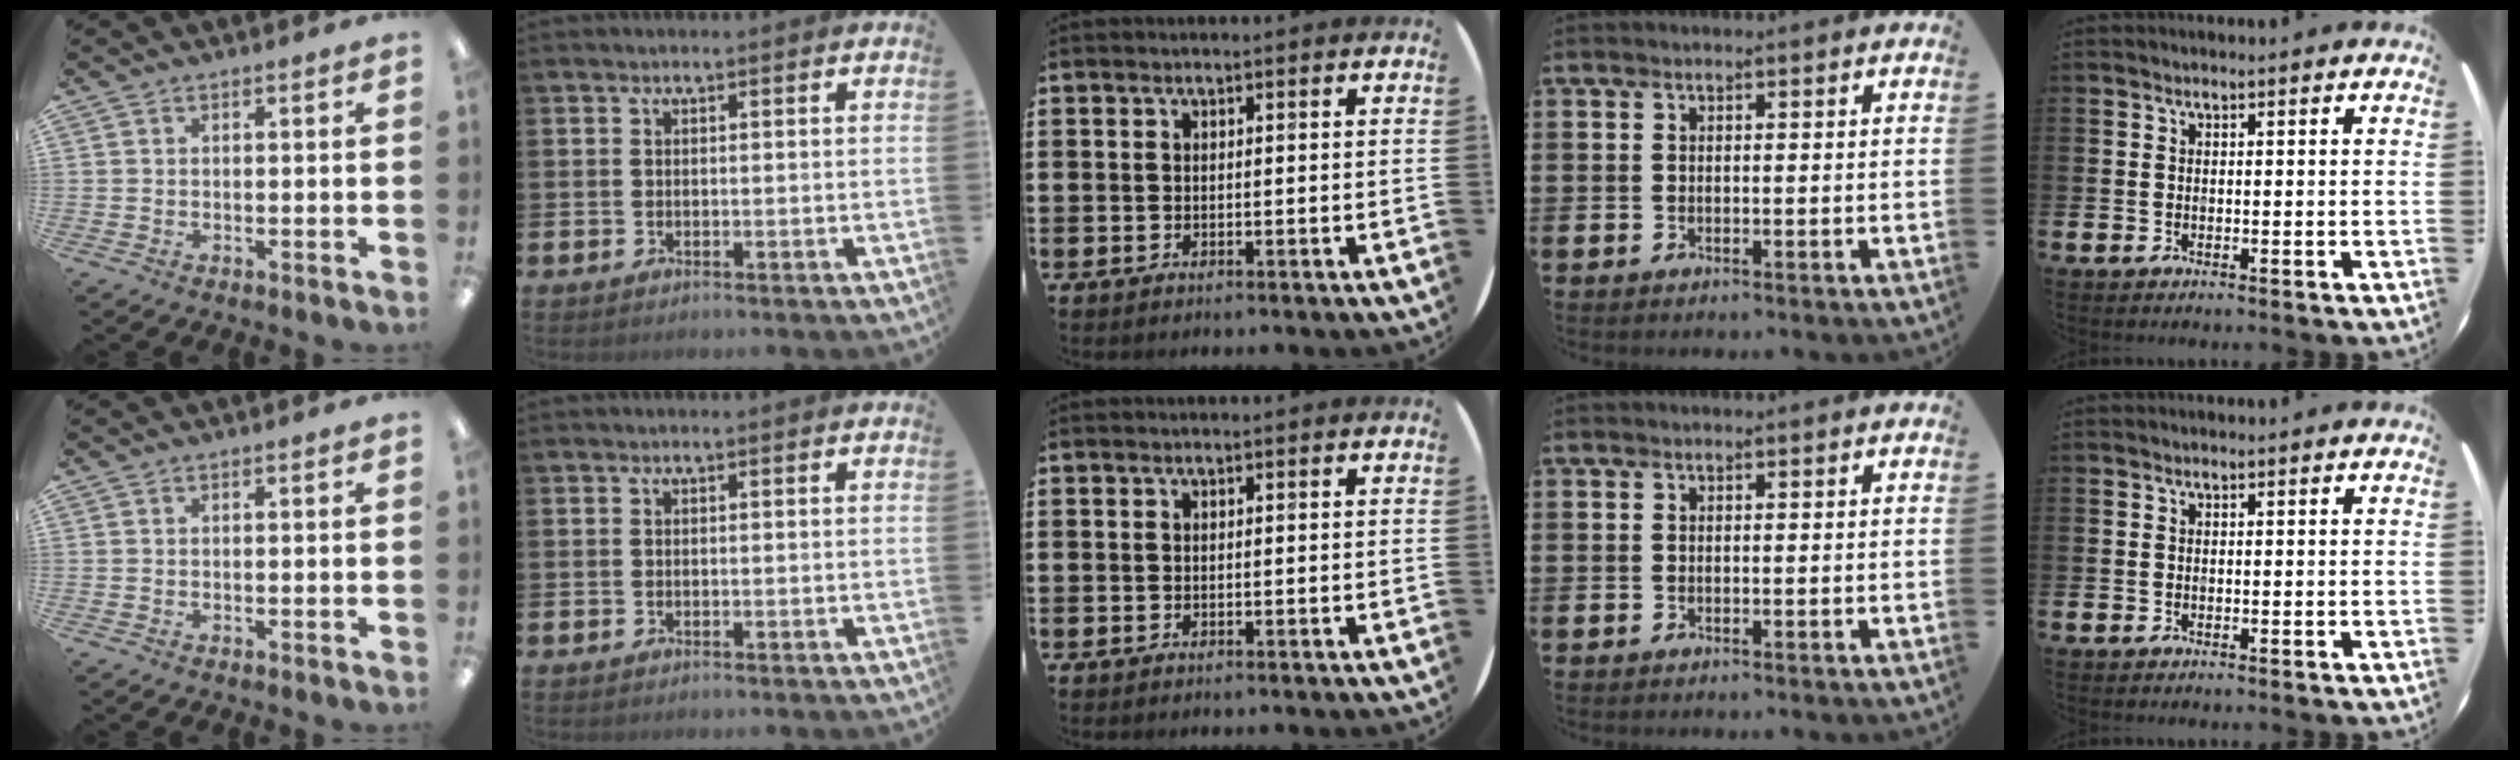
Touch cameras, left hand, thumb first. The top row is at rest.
{}